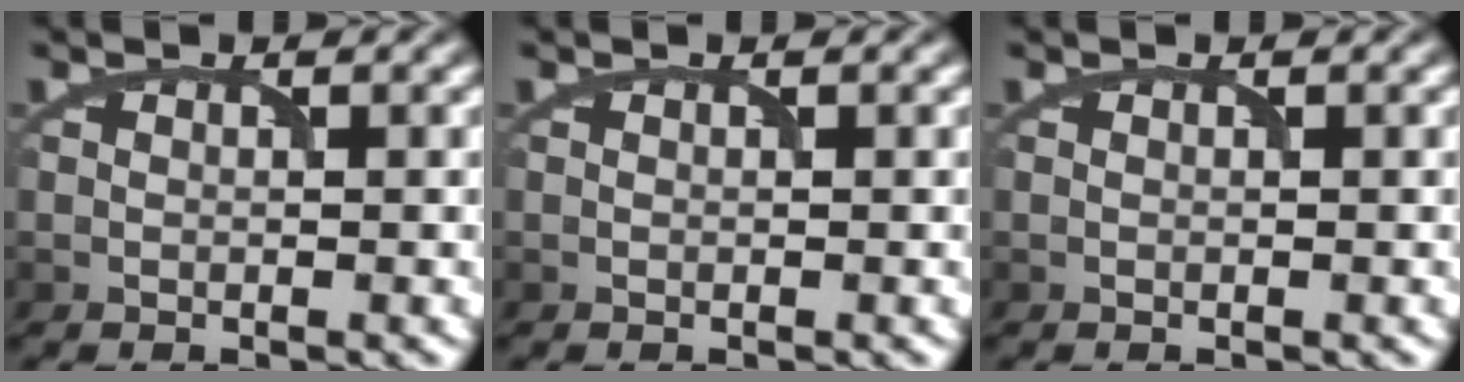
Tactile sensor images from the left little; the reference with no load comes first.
{"total": 0.0}
{"total": 0.0}